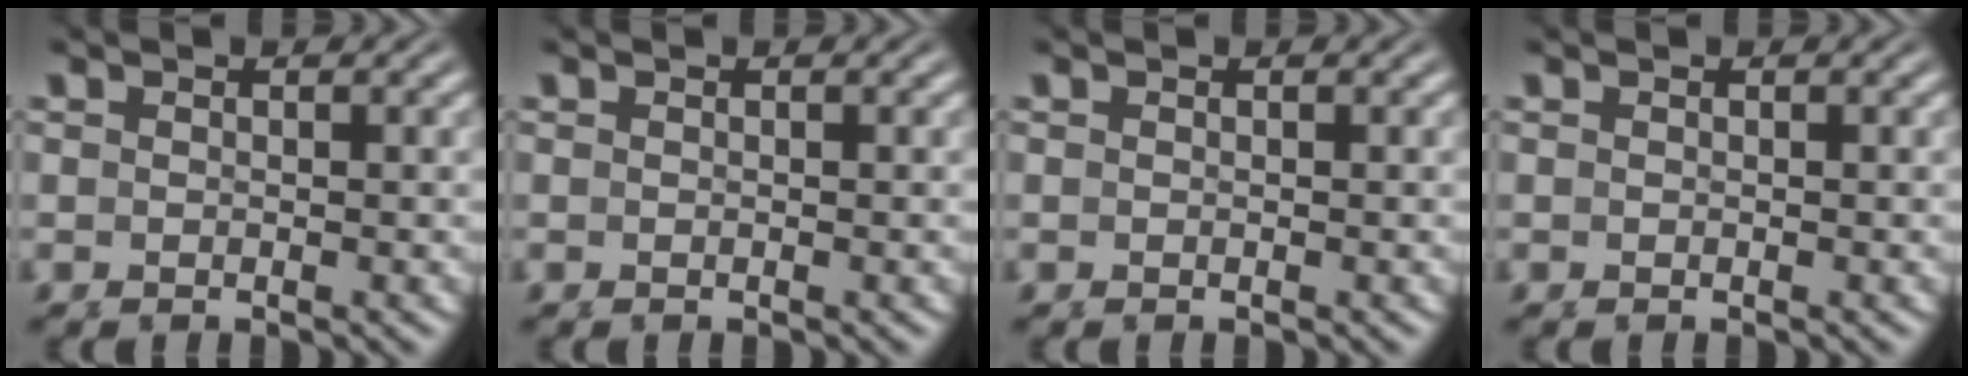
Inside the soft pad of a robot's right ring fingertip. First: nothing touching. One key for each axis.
{"total": 0.0}
{"total": 0.0}
{"total": 0.0}